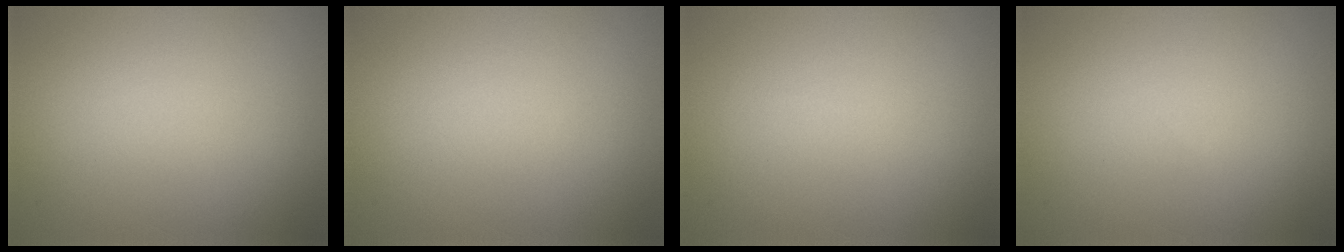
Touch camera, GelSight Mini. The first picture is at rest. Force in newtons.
{"total": 0.0}
{"total": 0.0}
{"total": 0.0}